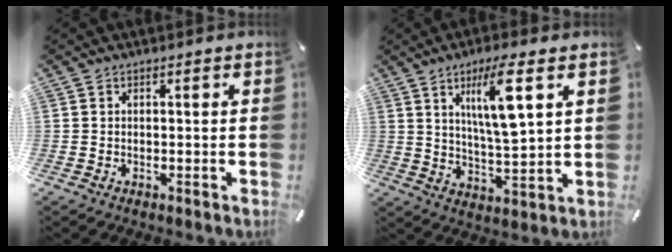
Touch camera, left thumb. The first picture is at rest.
{"total": 11.8, "force": [5.1, 2.4, 10.4], "torque": [-0.184, -0.014, 0.078]}